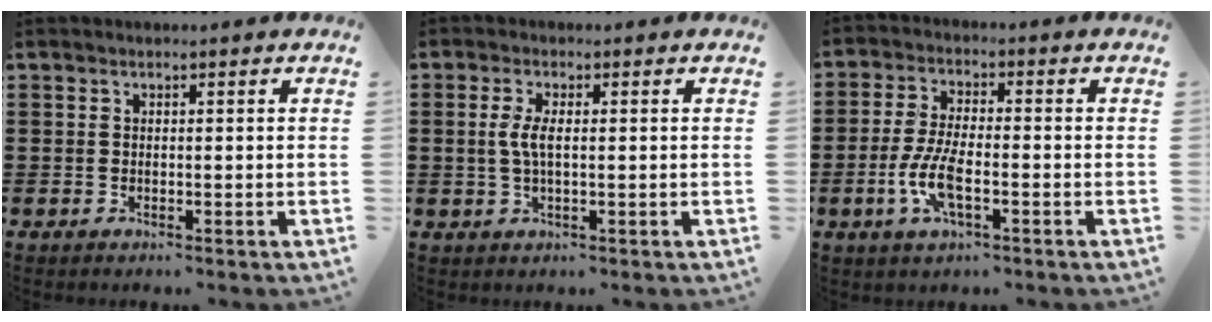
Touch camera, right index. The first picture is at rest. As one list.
[{"total": 3.3, "force": [0.1, 1.0, 3.1], "torque": [-0.073, -0.004, -0.005]}, {"total": 6.8, "force": [-2.3, 2.3, 6.0], "torque": [-0.140, -0.012, -0.048]}]